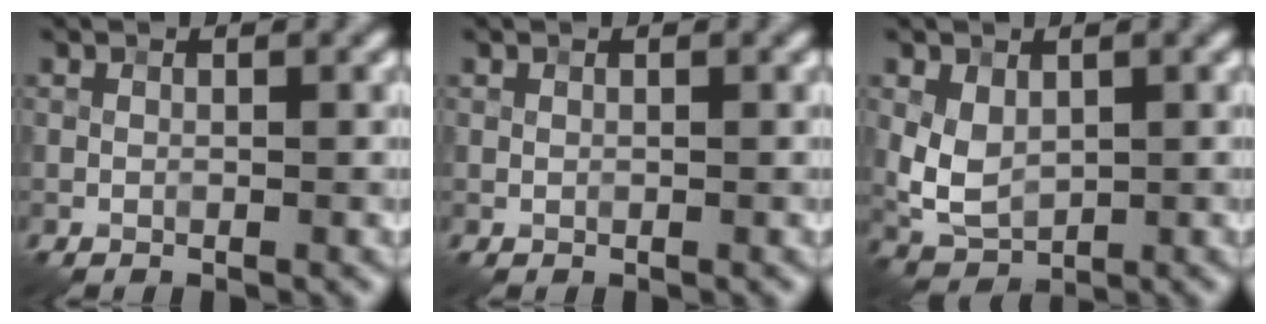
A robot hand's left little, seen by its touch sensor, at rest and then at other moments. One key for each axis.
{"total": 0.0}
{"total": 3.5, "fx": 0.5, "fy": 2.4, "fz": 2.5, "tx": -0.056, "ty": -0.002, "tz": 0.014}